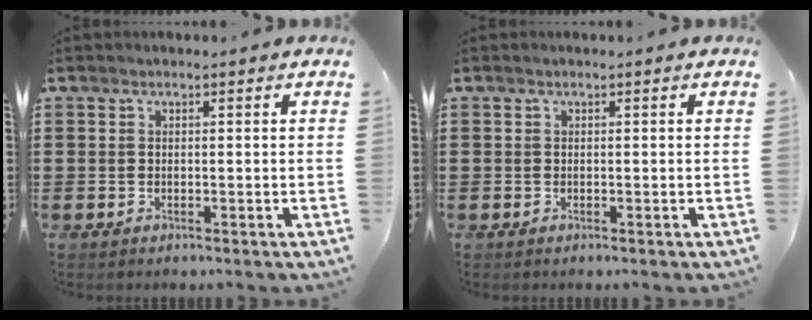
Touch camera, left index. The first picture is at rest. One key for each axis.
{"total": 0.0}